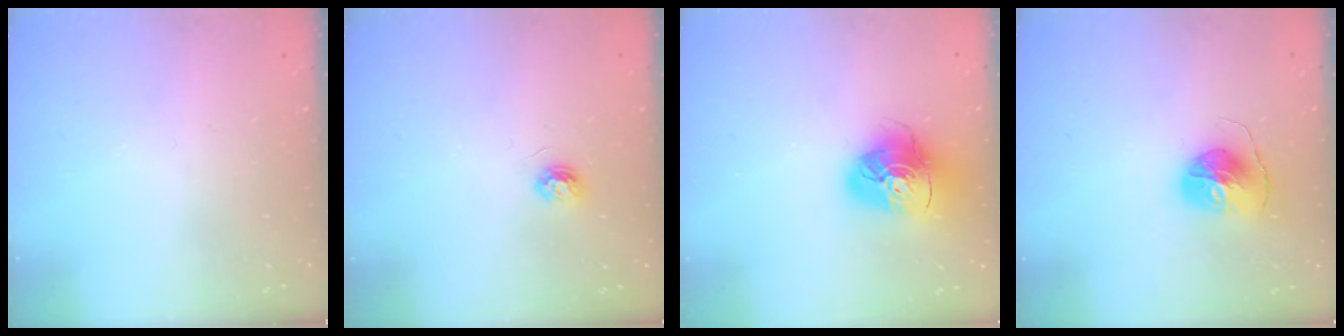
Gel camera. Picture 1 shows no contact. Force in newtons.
{"total": 4.5, "press": 4.4, "slide": 0.5}
{"total": 14.4, "press": 14.3, "slide": 1.8}
{"total": 10.1, "press": 10.1, "slide": 0.2}